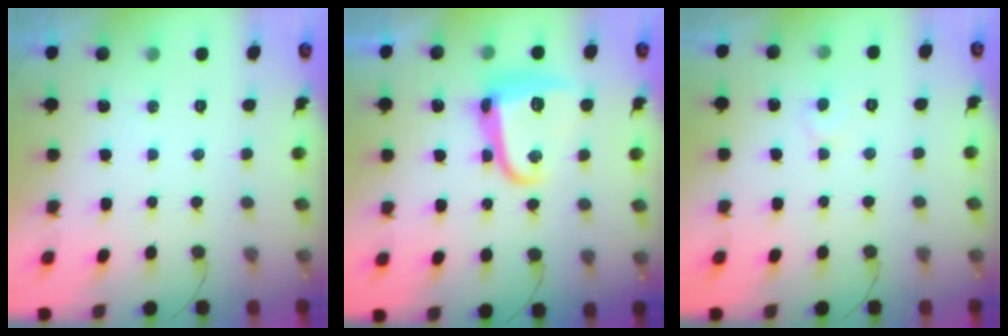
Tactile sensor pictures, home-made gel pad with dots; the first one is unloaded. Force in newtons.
{"total": 15.6, "press": 15.5, "slide": 0.5}
{"total": 4.6, "press": 4.6, "slide": 0.4}